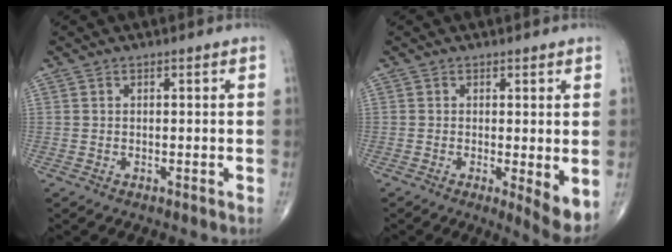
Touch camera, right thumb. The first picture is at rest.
{"total": 5.2, "force": [-0.4, 1.3, 5.1], "torque": [-0.074, -0.016, -0.009]}